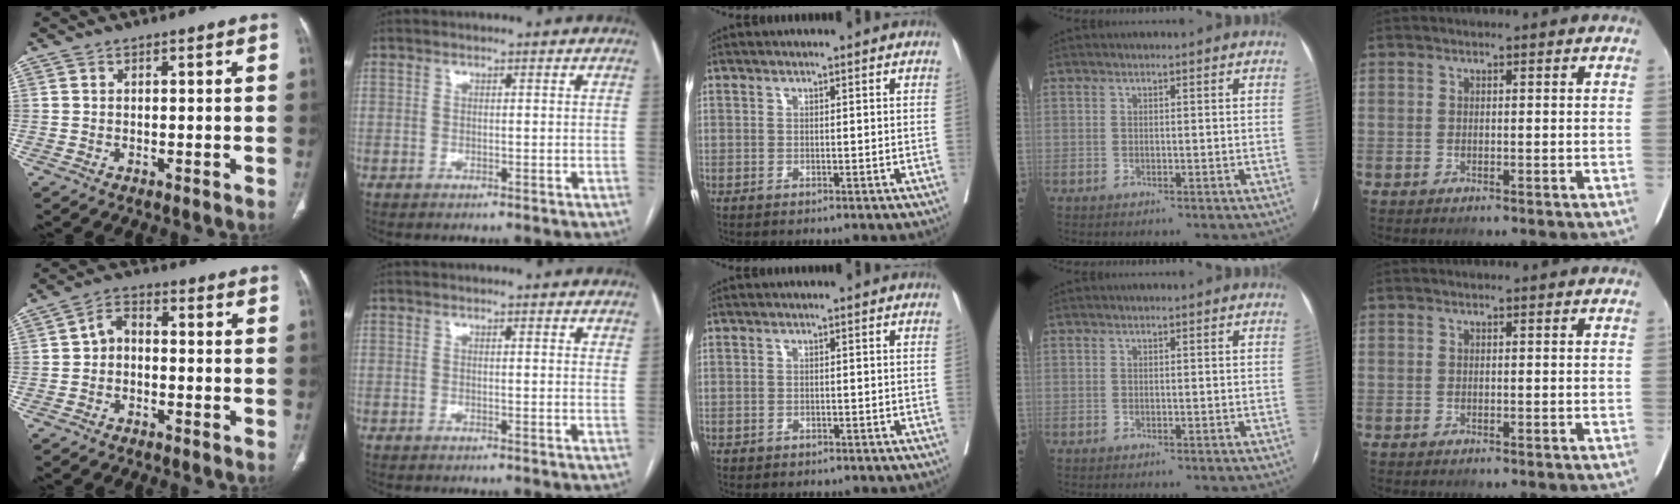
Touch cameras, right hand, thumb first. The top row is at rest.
{"thumb": {"total": 4.2, "force": [-0.7, 3.1, 2.7], "torque": [-0.037, 0.021, -0.025]}, "index": {"total": 1.7, "force": [1.5, 0.3, 0.8], "torque": [-0.012, -0.002, 0.010]}, "middle": {"total": 0.6, "force": [0.0, 0.6, 0.1], "torque": [-0.006, 0.006, 0.005]}}